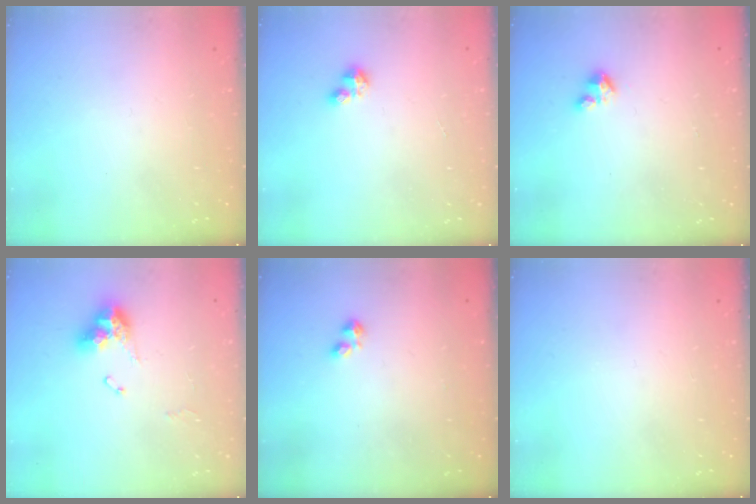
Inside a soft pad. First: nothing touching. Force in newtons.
{"total": 3.0, "press": 3.0, "slide": 0.5}
{"total": 3.1, "press": 3.1, "slide": 0.3}
{"total": 9.9, "press": 9.8, "slide": 1.2}
{"total": 1.0, "press": 0.9, "slide": 0.4}
{"total": 0.0}